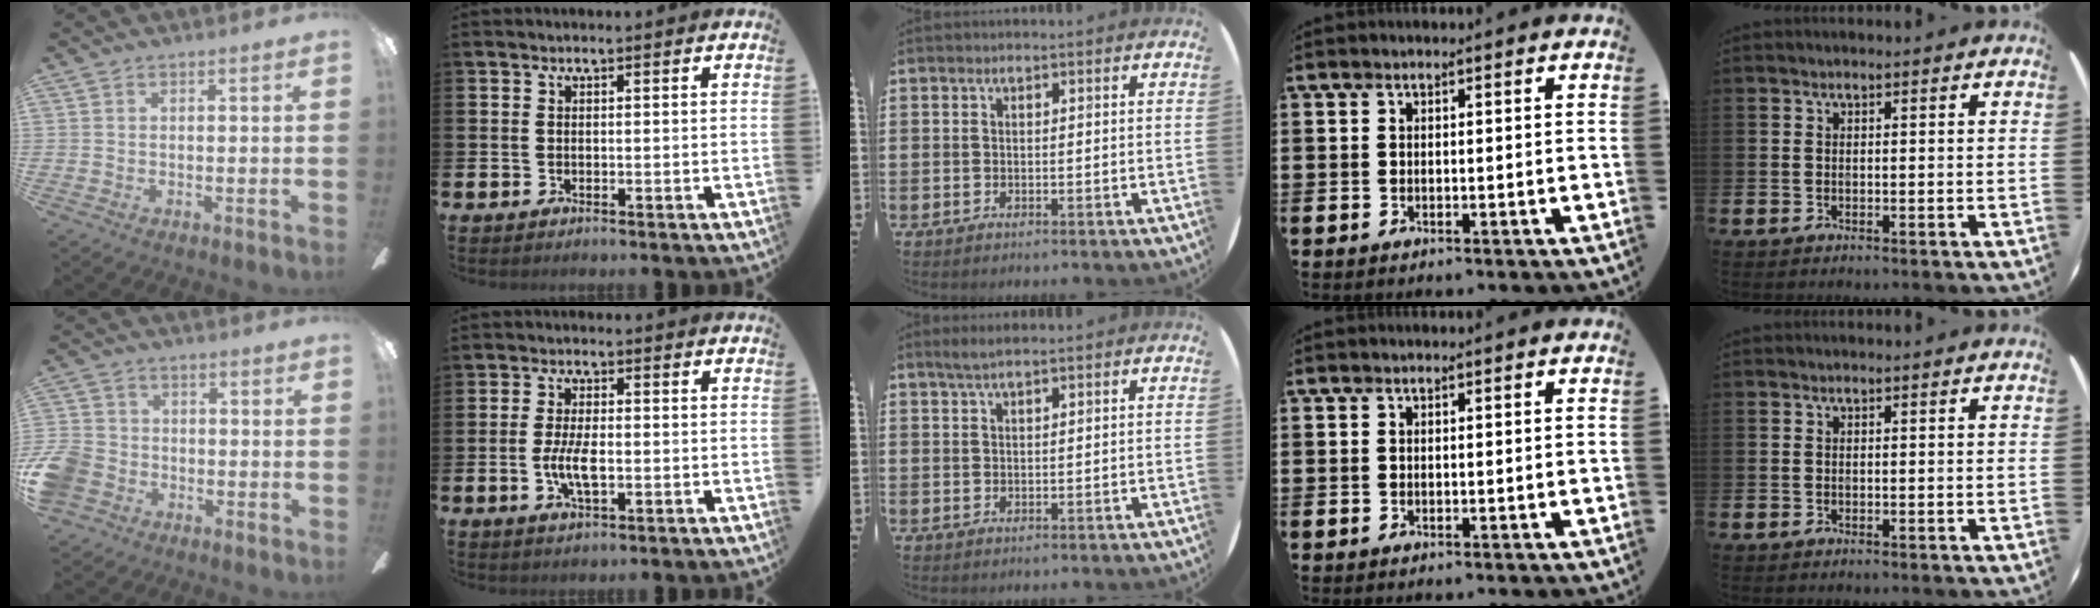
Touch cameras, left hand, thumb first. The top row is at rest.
{"thumb": {"total": 8.8, "force": [-3.9, 7.1, 3.6], "torque": [-0.094, 0.037, -0.071]}, "index": {"total": 4.7, "force": [-0.8, 1.8, 4.3], "torque": [-0.078, -0.001, -0.017]}, "middle": {"total": 1.8, "force": [1.4, 0.0, 1.1], "torque": [-0.021, 0.003, 0.025]}}